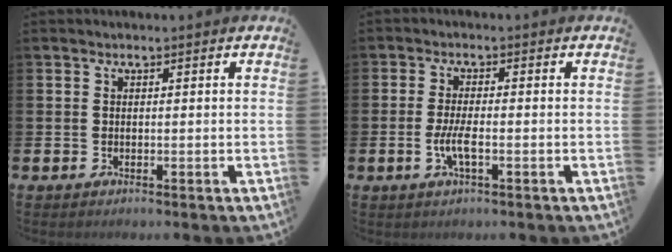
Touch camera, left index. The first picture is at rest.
{"total": 3.2, "force": [-0.9, 0.7, 3.0], "torque": [-0.064, 0.001, -0.019]}